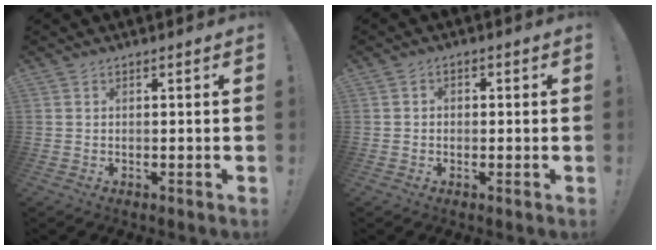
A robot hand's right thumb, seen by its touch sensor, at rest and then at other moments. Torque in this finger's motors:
{"motor_torque": [0.12, -0.13, -0.28, 0.17, 0.02]}